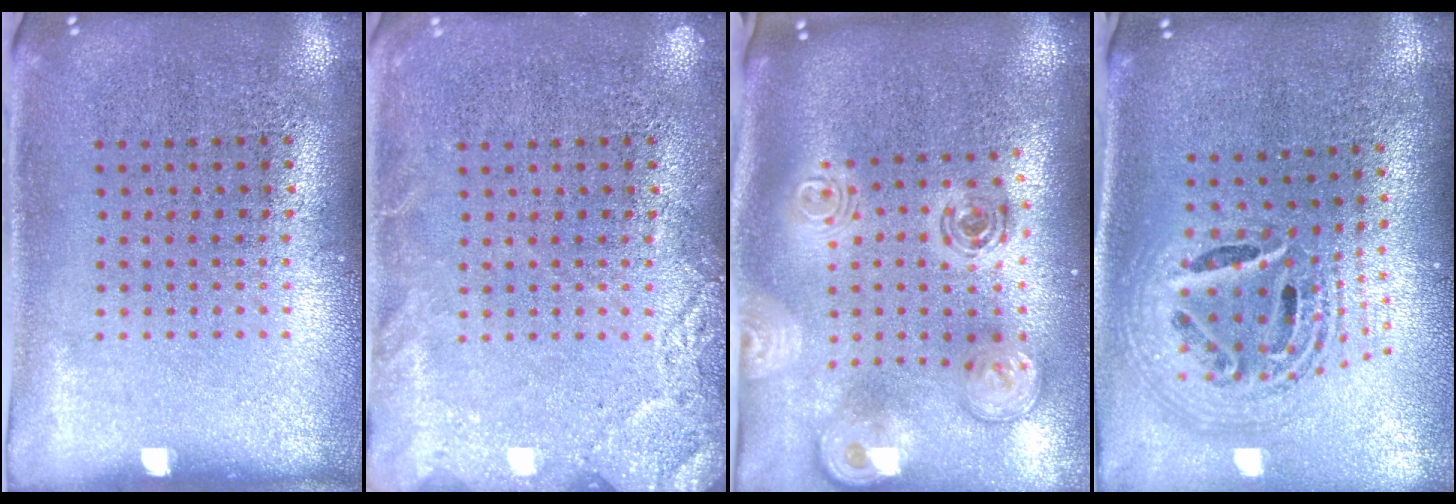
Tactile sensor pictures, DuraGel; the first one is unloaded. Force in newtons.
{"total": 2.6, "press": 2.6, "slide": 0.4}
{"total": 2.5, "press": 1.9, "slide": 1.6}
{"total": 2.4, "press": 1.8, "slide": 1.7}